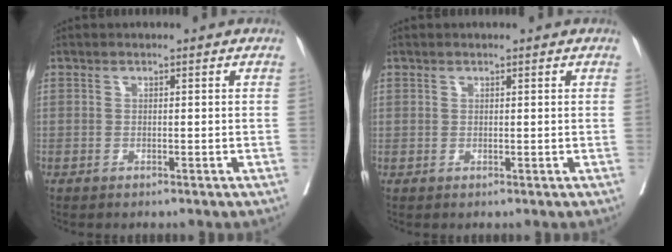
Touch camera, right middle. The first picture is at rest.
{"total": 0.7, "force": [0.5, 0.5, 0.0], "torque": [0.005, -0.001, 0.010]}